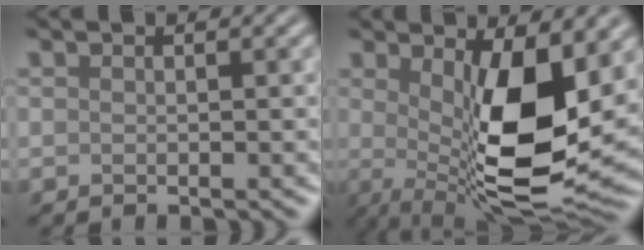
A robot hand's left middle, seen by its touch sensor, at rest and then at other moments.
{"total": 10.8, "force": [0.5, 3.5, 10.2], "torque": [-0.165, -0.024, 0.019]}